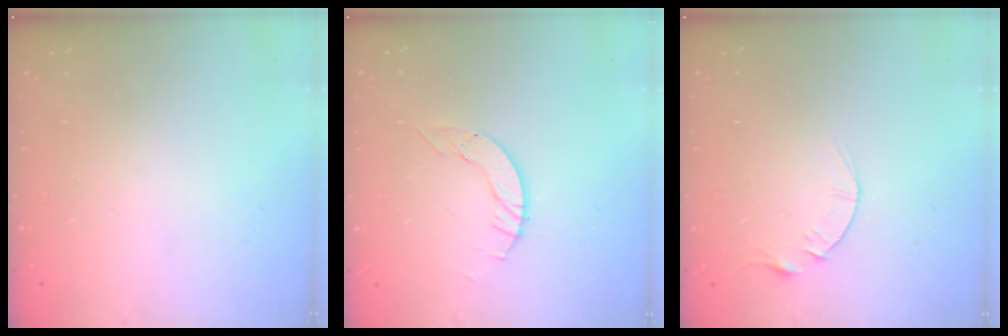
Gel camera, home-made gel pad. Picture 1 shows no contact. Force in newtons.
{"total": 4.0, "press": 4.0, "slide": 0.1}
{"total": 3.9, "press": 3.9, "slide": 0.5}